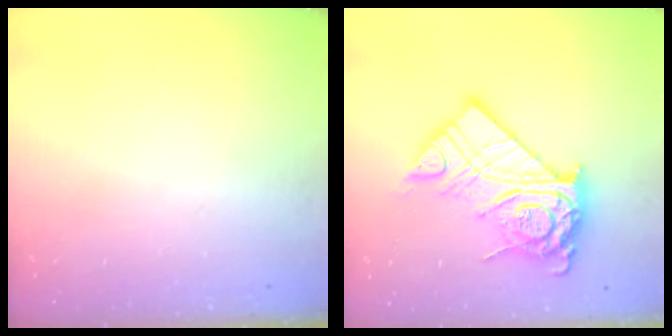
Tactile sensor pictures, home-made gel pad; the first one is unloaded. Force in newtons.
{"total": 20.5, "press": 20.4, "slide": 2.0}